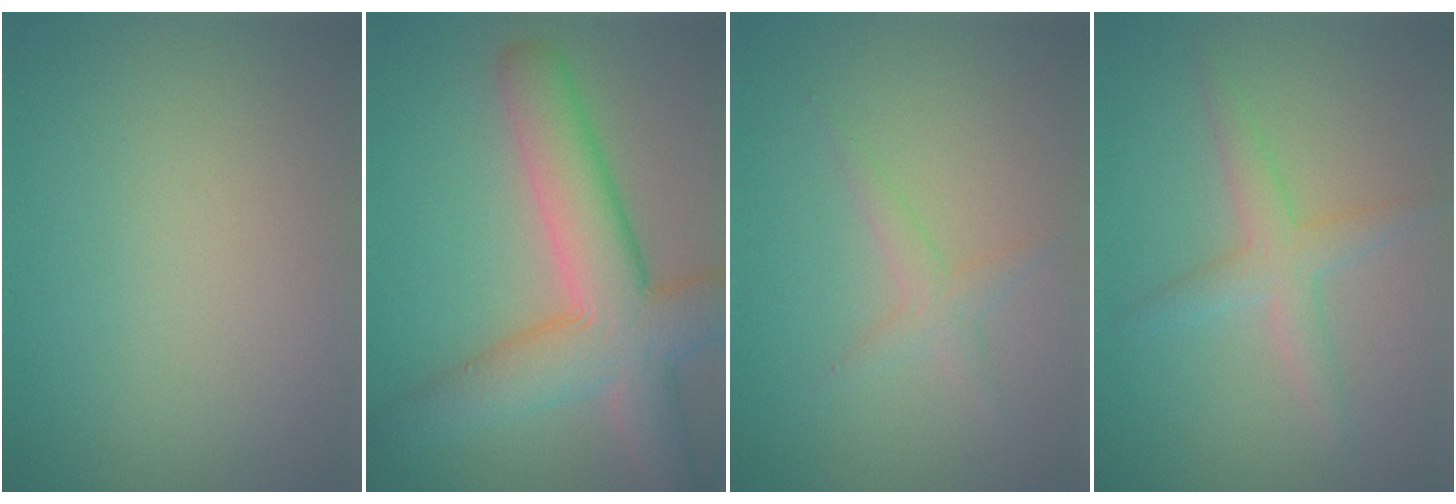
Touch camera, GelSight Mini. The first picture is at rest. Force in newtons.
{"total": 9.2, "press": 9.1, "slide": 0.7}
{"total": 1.6, "press": 1.6, "slide": 0.1}
{"total": 2.7, "press": 2.7, "slide": 0.1}